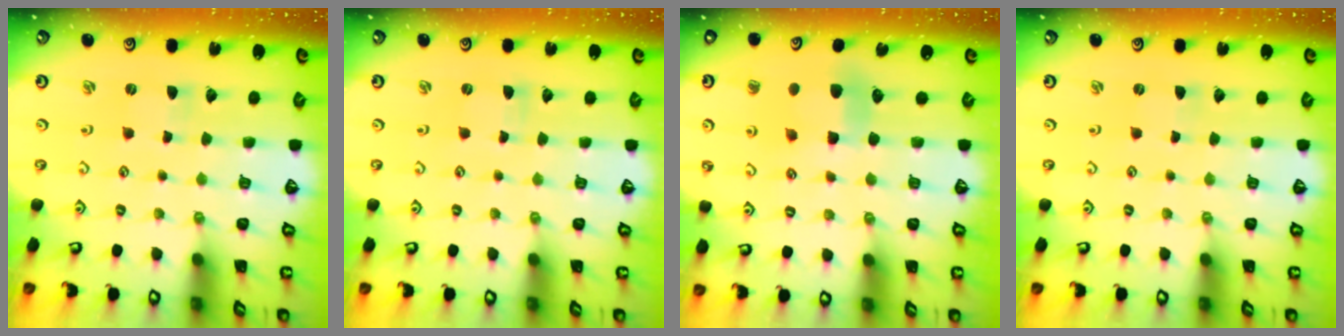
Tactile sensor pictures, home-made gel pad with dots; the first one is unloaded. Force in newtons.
{"total": 0.0}
{"total": 6.7, "press": 6.7, "slide": 0.6}
{"total": 0.0}